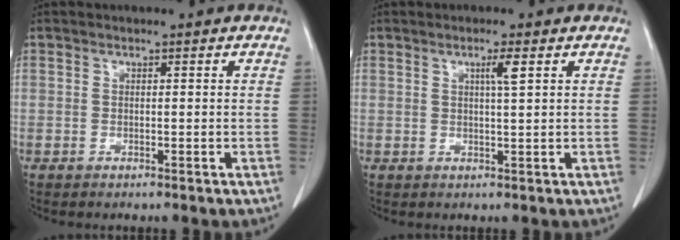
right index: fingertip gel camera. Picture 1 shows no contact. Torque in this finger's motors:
{"motor_torque": [0.38, 0.22, 0.05, 0.04]}